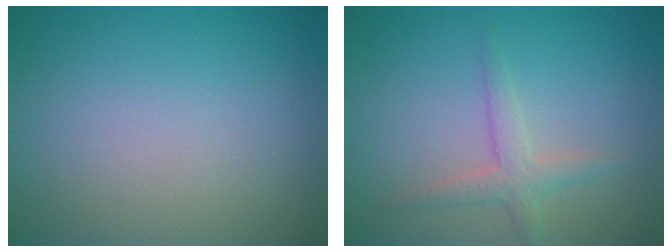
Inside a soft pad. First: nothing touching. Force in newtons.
{"total": 2.2, "press": 2.2, "slide": 0.1}